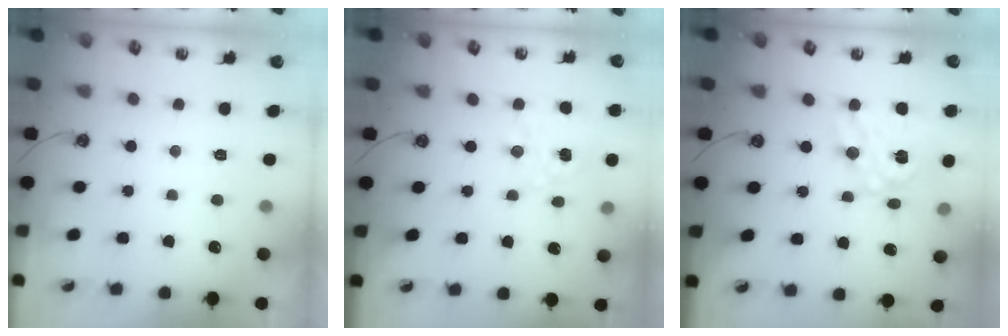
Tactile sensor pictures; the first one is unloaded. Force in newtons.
{"total": 3.5, "press": 3.5, "slide": 0.2}
{"total": 14.6, "press": 14.6, "slide": 1.4}